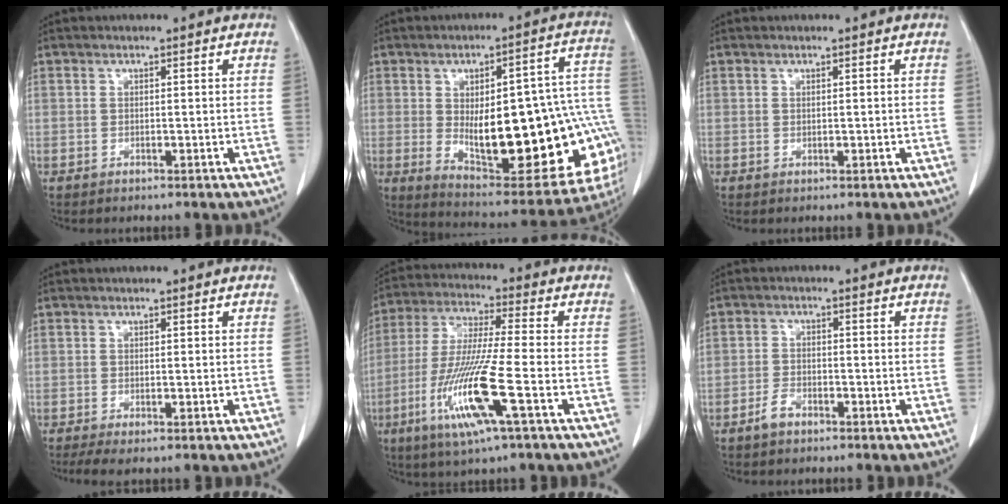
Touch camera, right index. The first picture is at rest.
{"total": 27.8, "force": [-4.0, 9.4, 25.8], "torque": [-0.276, 0.020, -0.028]}
{"total": 0.0}
{"total": 3.1, "force": [-2.2, 0.6, 2.1], "torque": [-0.036, -0.008, -0.036]}
{"total": 13.8, "force": [-5.3, -0.2, 12.7], "torque": [-0.269, -0.024, -0.106]}
{"total": 2.6, "force": [-1.9, 1.2, 1.2], "torque": [-0.025, 0.004, -0.032]}